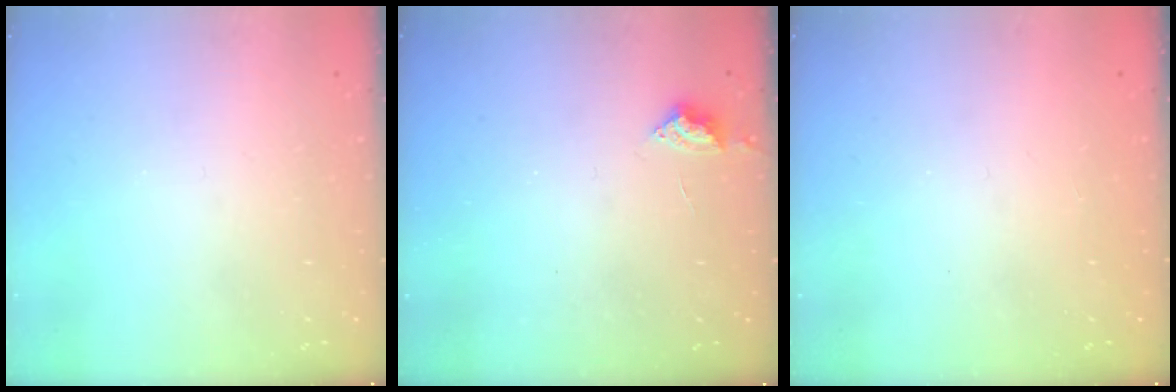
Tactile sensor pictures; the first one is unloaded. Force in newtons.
{"total": 2.9, "press": 2.8, "slide": 0.4}
{"total": 1.0, "press": 1.0, "slide": 0.1}